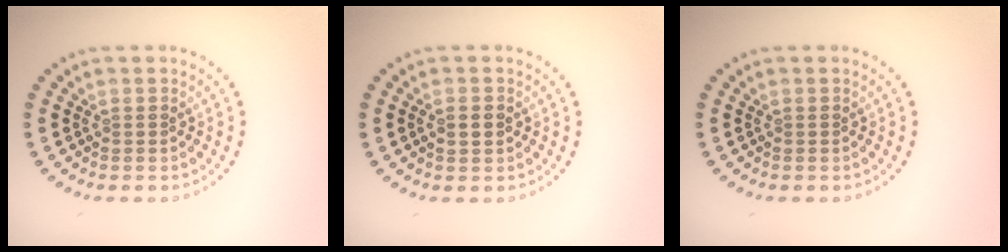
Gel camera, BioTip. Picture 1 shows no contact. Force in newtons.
{"total": 1.4, "press": 1.4, "slide": 0.0}
{"total": 0.0}